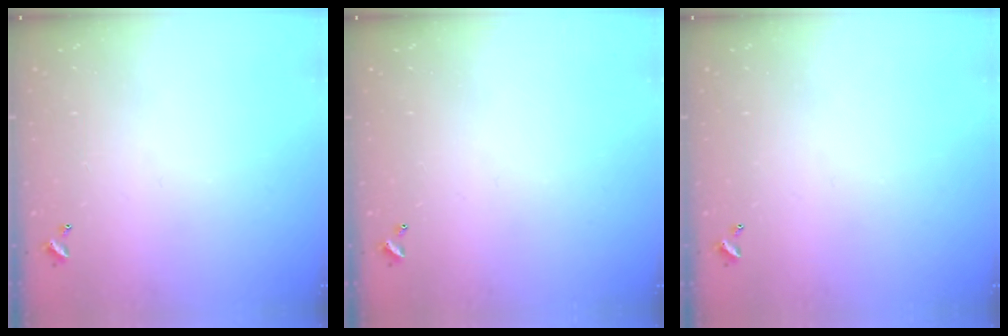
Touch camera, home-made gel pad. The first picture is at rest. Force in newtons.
{"total": 0.0}
{"total": 0.0}